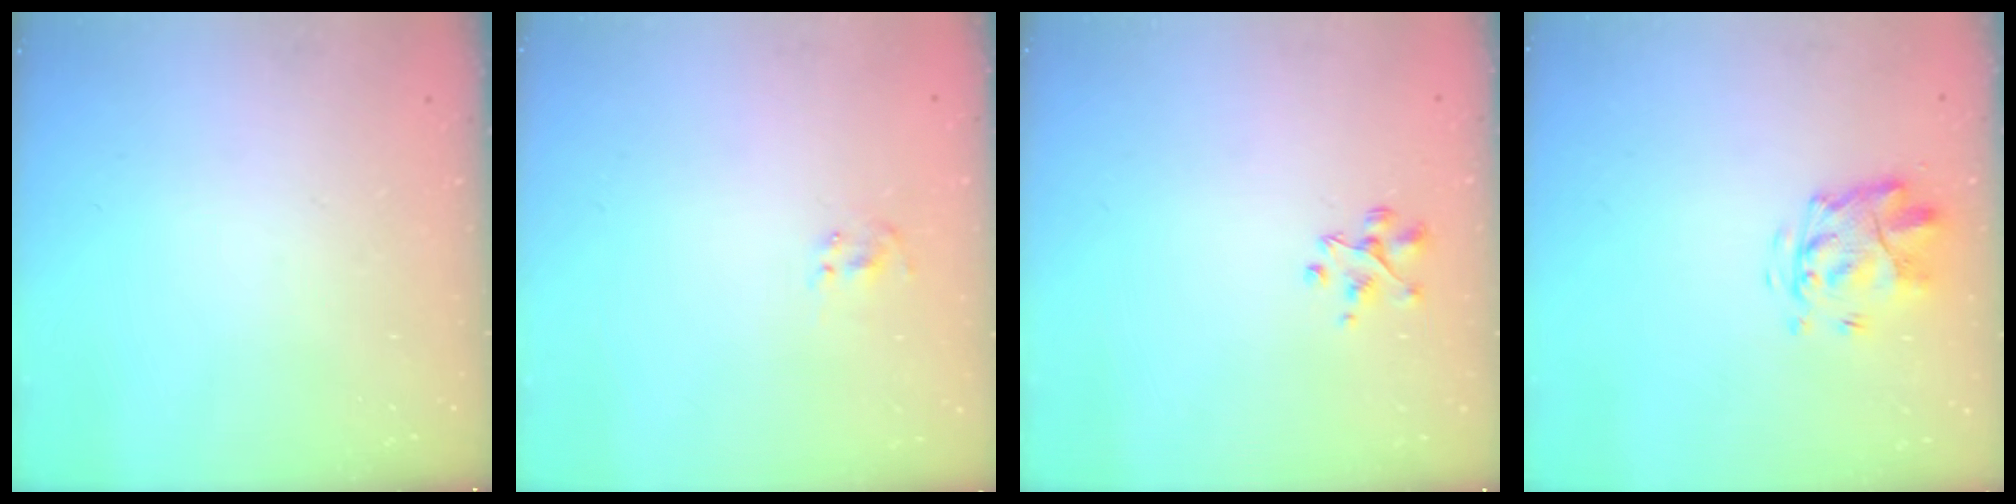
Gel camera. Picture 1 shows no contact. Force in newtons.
{"total": 1.5, "press": 1.3, "slide": 0.7}
{"total": 2.6, "press": 2.6, "slide": 0.5}
{"total": 3.8, "press": 3.4, "slide": 1.6}